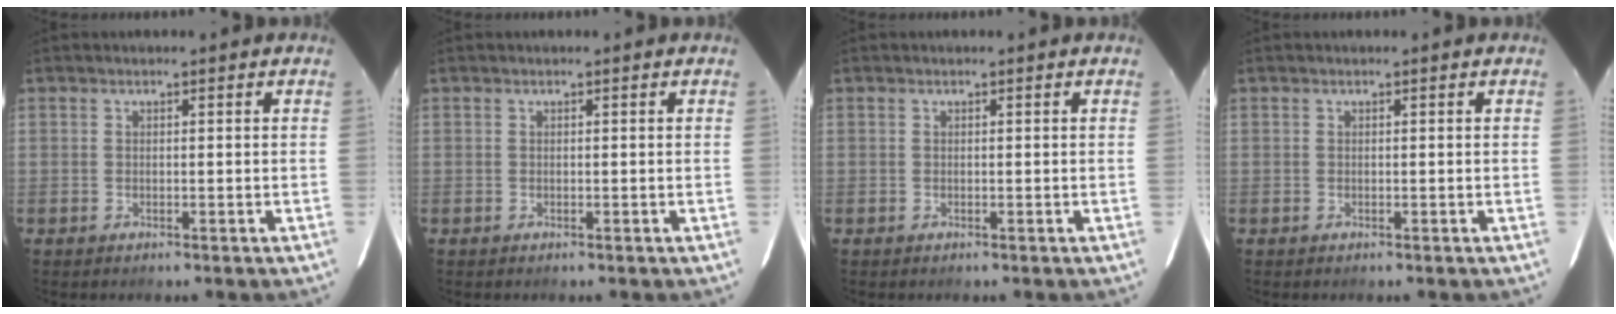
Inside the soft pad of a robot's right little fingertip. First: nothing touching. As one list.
[{"total": 0.0}, {"total": 0.0}, {"total": 0.0}]